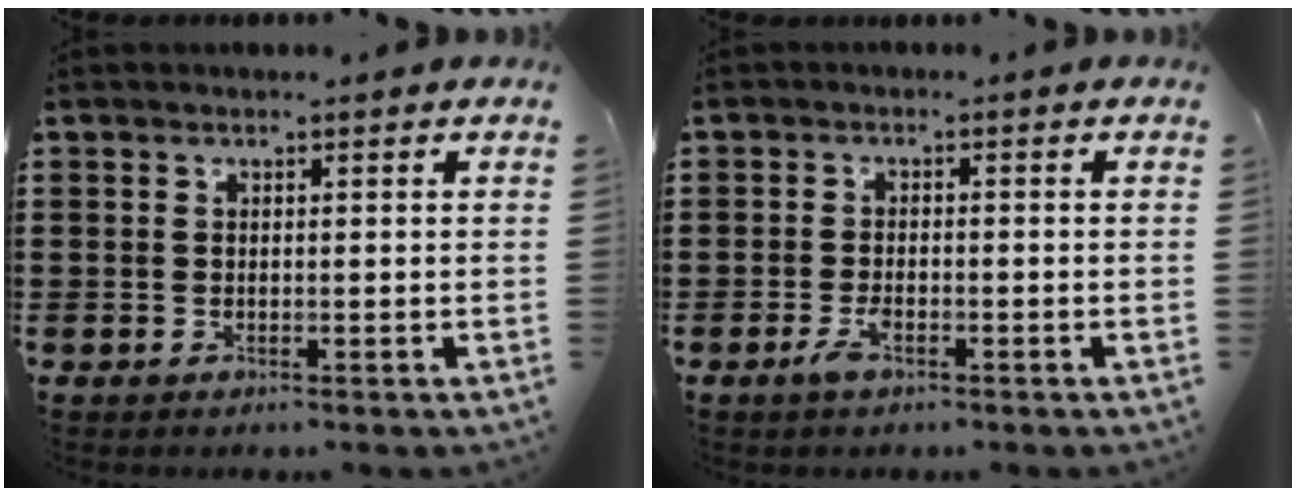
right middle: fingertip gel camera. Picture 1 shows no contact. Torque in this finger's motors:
{"motor_torque": [0.80, -0.41, 0.28, 0.07]}